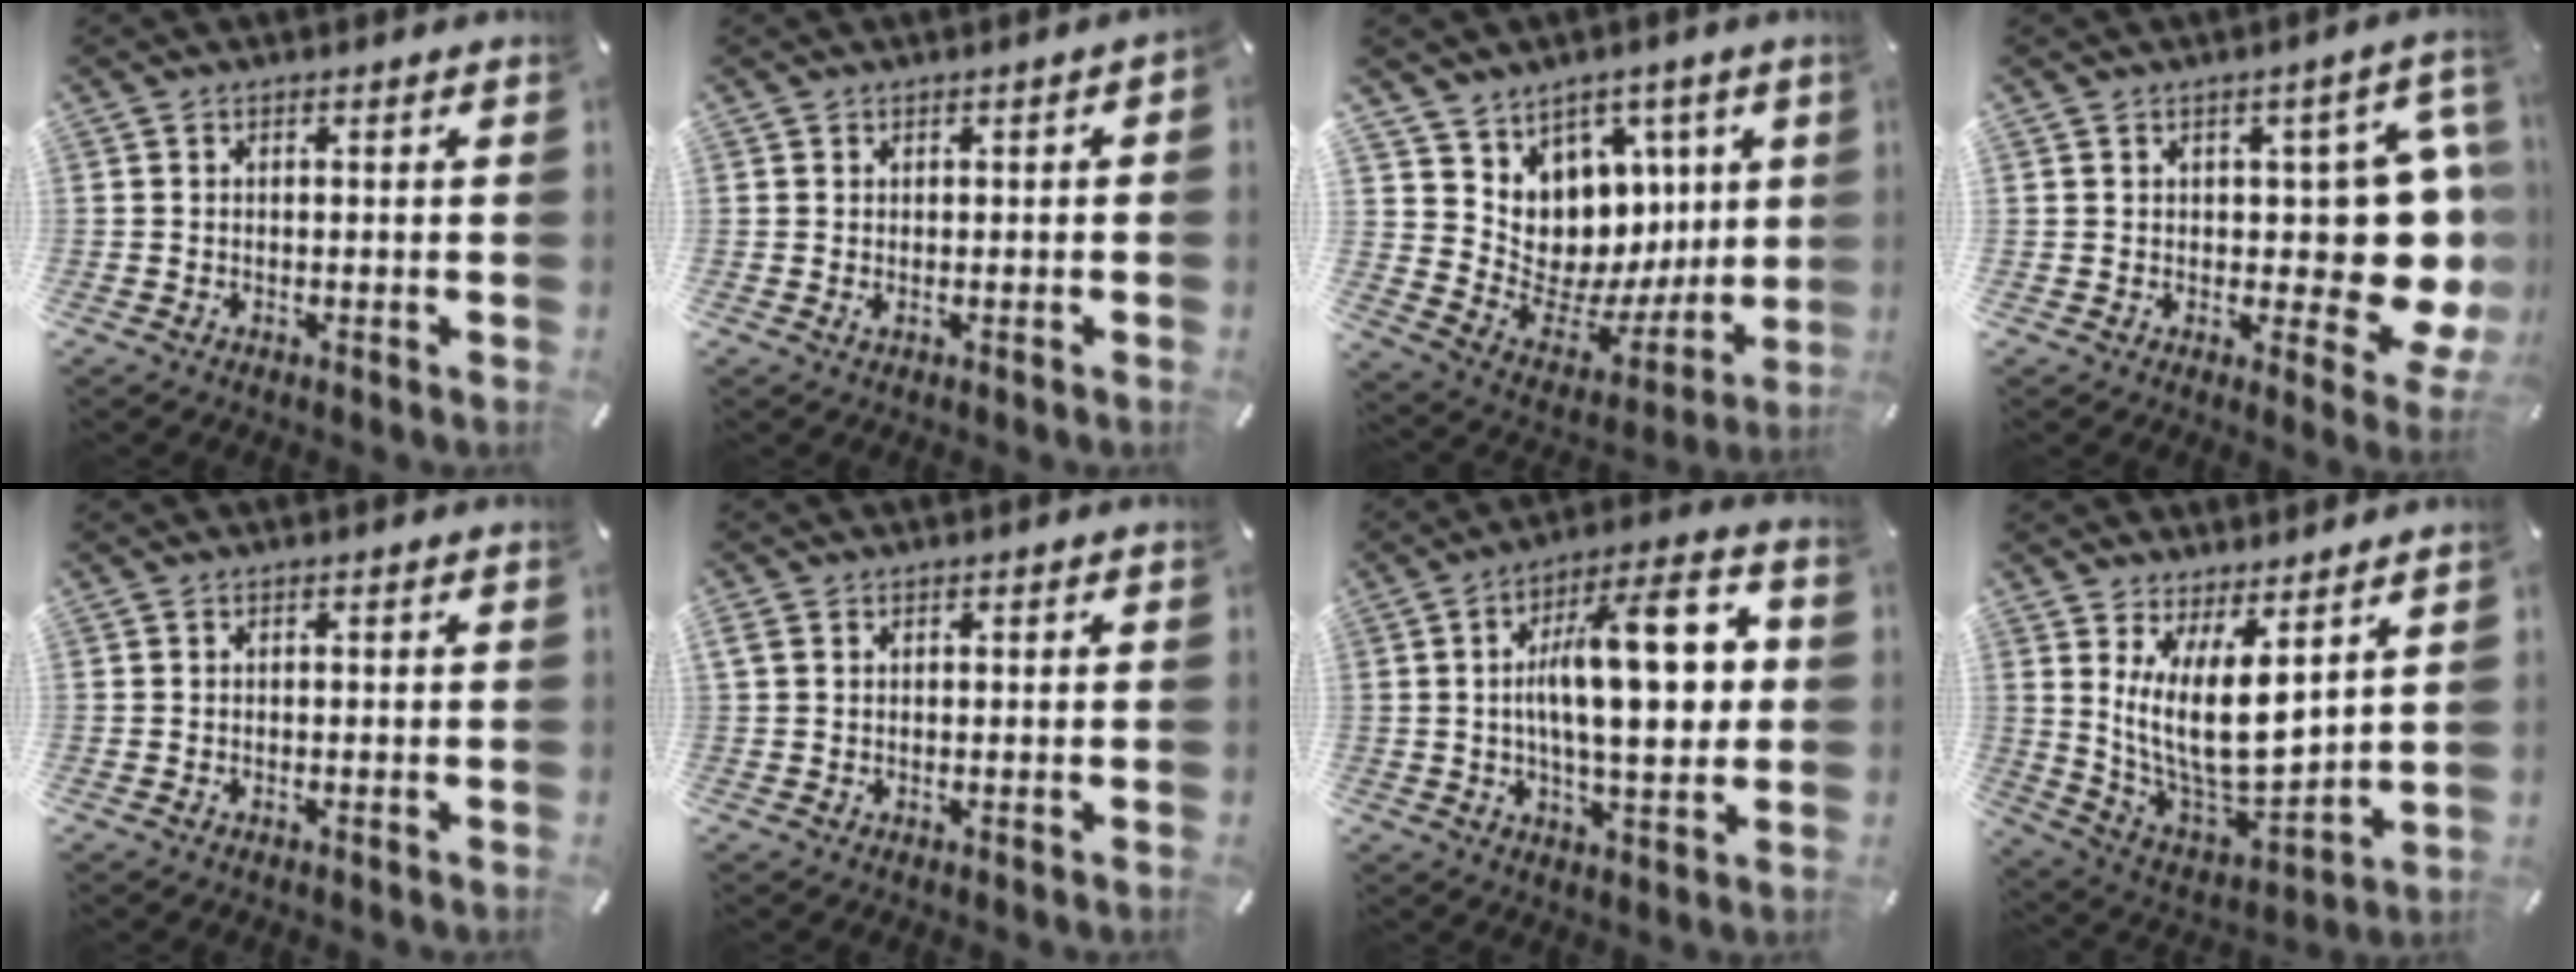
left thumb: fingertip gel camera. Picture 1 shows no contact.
{"total": 1.2, "force": [-0.2, 0.6, 1.0], "torque": [-0.015, 0.001, -0.004]}
{"total": 8.4, "force": [2.3, 8.0, 0.5], "torque": [-0.002, -0.067, 0.056]}
{"total": 14.9, "force": [0.8, 7.6, 12.9], "torque": [-0.136, -0.024, 0.024]}
{"total": 0.0}
{"total": 1.0, "force": [0.3, 0.7, 0.7], "torque": [-0.014, 0.004, 0.004]}
{"total": 19.8, "force": [2.3, 7.2, 18.3], "torque": [-0.296, -0.004, 0.025]}
{"total": 15.1, "force": [5.8, 6.9, 12.2], "torque": [-0.254, -0.058, 0.107]}